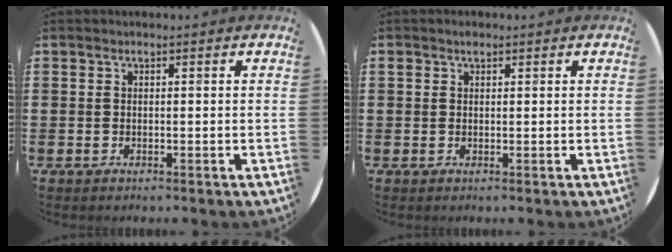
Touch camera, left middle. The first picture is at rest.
{"total": 0.8, "force": [0.6, 0.5, 0.2], "torque": [-0.005, 0.003, 0.012]}